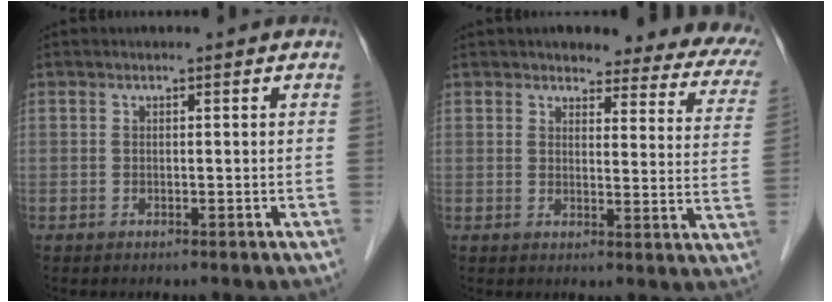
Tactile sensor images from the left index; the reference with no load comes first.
{"total": 15.8, "force": [13.7, 4.4, 6.6], "torque": [-0.032, -0.030, 0.126]}